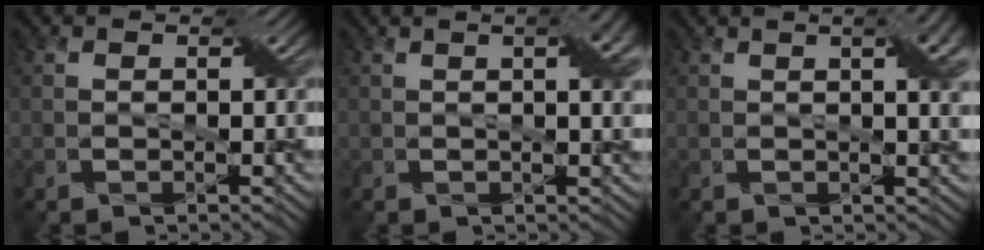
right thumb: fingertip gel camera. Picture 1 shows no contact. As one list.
[{"total": 5.0, "force": [1.6, 1.5, 4.5], "torque": [-0.051, 0.015, 0.017]}, {"total": 6.2, "force": [2.1, 1.8, 5.5], "torque": [-0.061, 0.018, 0.022]}]